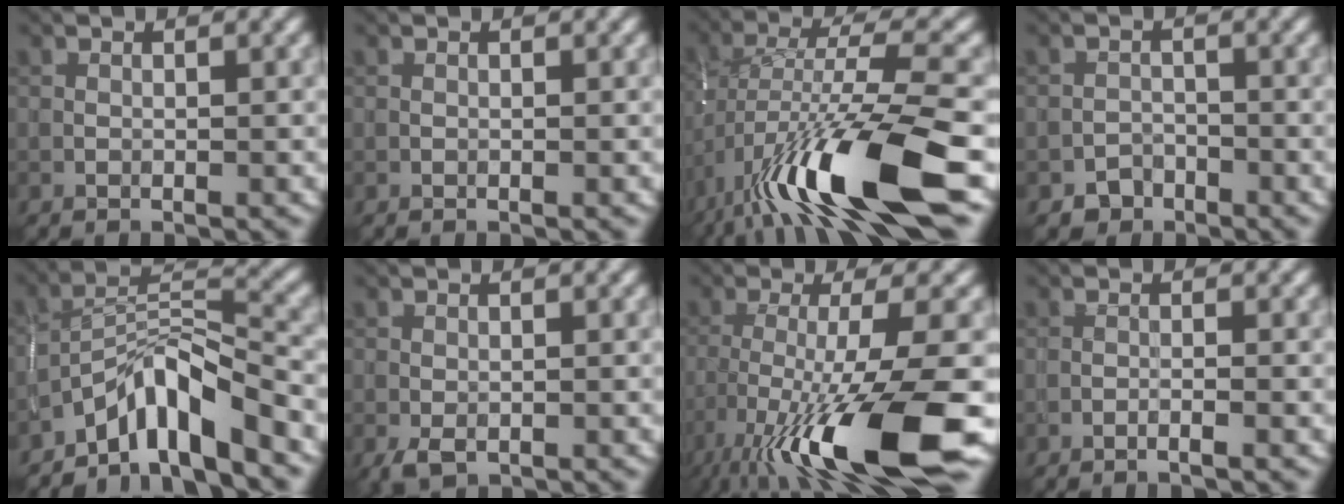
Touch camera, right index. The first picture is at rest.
{"total": 0.0}
{"total": 12.5, "force": [-5.5, 3.0, 10.8], "torque": [-0.198, 0.006, -0.096]}
{"total": 1.9, "force": [-1.4, 1.2, 0.2], "torque": [0.006, 0.005, -0.027]}
{"total": 6.3, "force": [-4.7, 1.3, 4.1], "torque": [-0.064, 0.011, -0.088]}
{"total": 1.6, "force": [-0.8, 0.9, 1.1], "torque": [-0.025, -0.008, -0.013]}
{"total": 13.7, "force": [-6.7, 2.6, 11.7], "torque": [-0.208, -0.025, -0.111]}
{"total": 1.1, "force": [-0.7, 0.1, 0.8], "torque": [-0.015, 0.005, -0.017]}